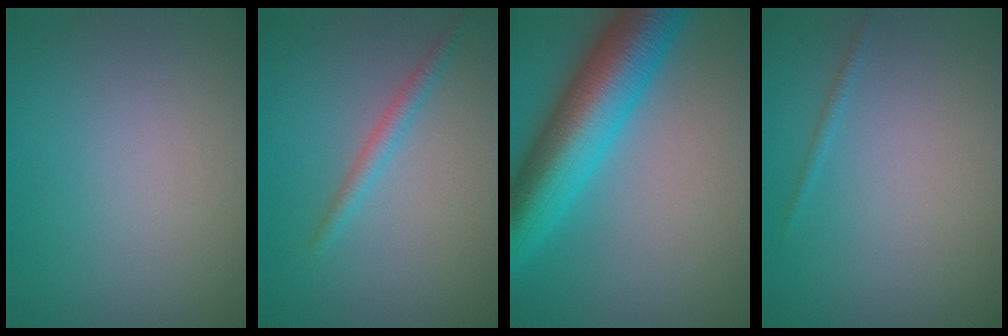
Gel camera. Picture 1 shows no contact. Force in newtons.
{"total": 1.7, "press": 1.7, "slide": 0.1}
{"total": 10.9, "press": 10.8, "slide": 0.3}
{"total": 0.7, "press": 0.6, "slide": 0.1}